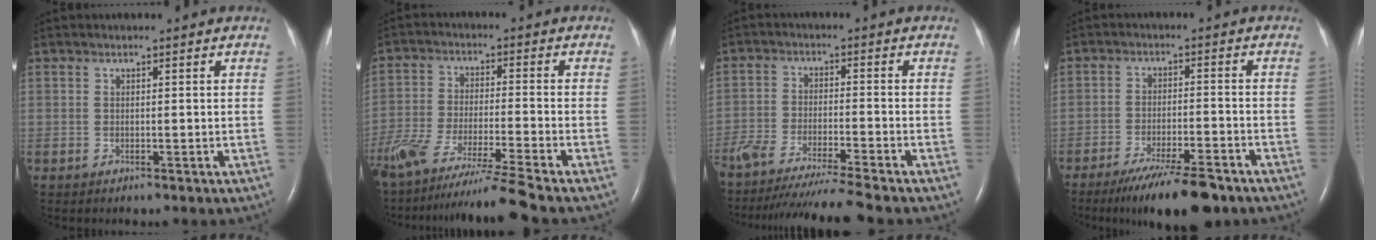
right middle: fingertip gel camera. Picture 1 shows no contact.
{"total": 15.9, "force": [-13.3, -2.3, 8.4], "torque": [-0.157, -0.052, -0.229]}
{"total": 15.1, "force": [-13.5, -1.9, 6.5], "torque": [-0.097, -0.040, -0.222]}
{"total": 11.3, "force": [-8.6, 1.4, 7.2], "torque": [-0.118, -0.027, -0.138]}